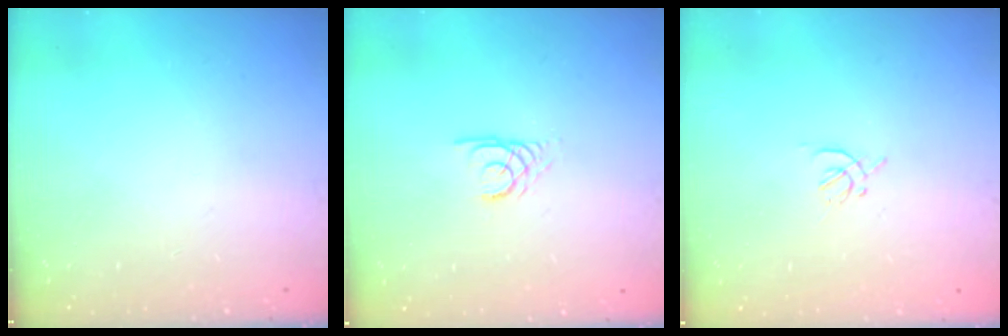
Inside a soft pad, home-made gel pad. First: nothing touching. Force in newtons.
{"total": 2.2, "press": 2.2, "slide": 0.3}
{"total": 1.7, "press": 1.7, "slide": 0.5}